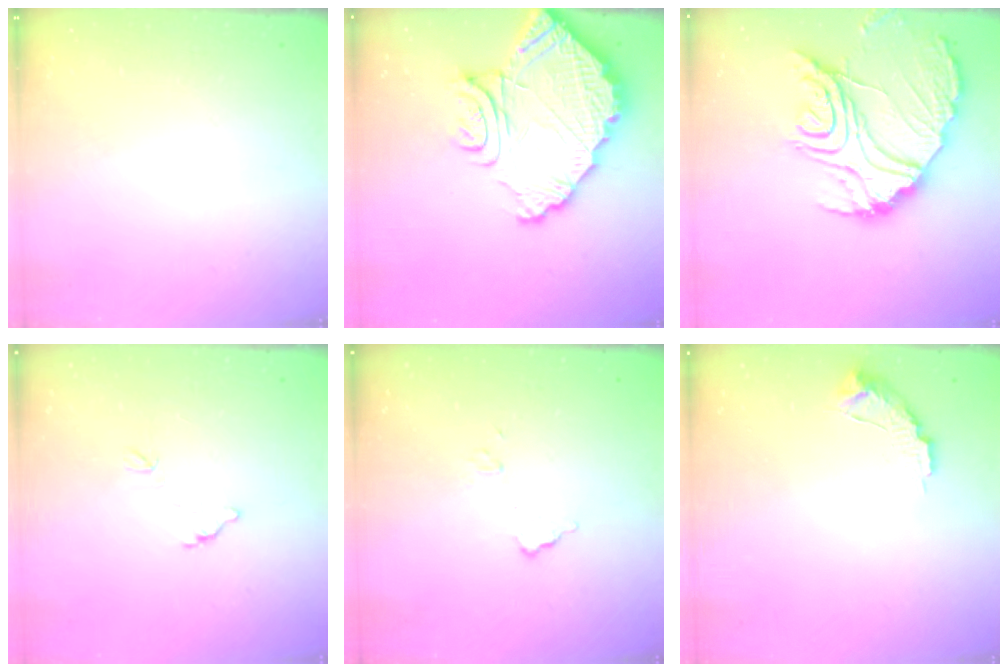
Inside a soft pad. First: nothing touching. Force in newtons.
{"total": 17.8, "press": 17.8, "slide": 1.3}
{"total": 22.1, "press": 22.0, "slide": 1.8}
{"total": 6.1, "press": 6.1, "slide": 0.3}
{"total": 5.8, "press": 5.8, "slide": 0.3}
{"total": 7.7, "press": 7.7, "slide": 0.4}